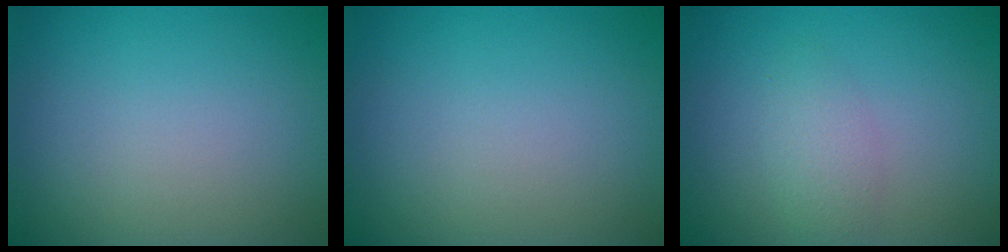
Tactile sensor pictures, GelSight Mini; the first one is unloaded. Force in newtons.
{"total": 0.0}
{"total": 2.0, "press": 2.0, "slide": 0.1}